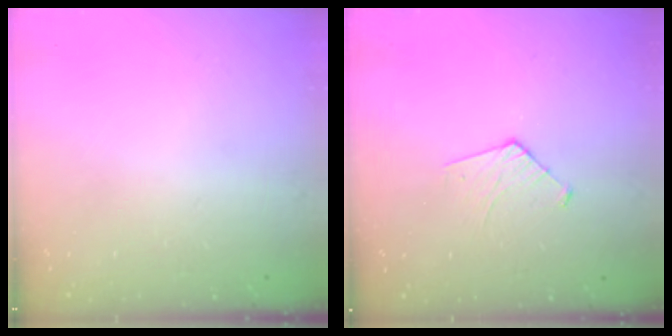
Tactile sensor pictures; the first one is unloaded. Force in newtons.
{"total": 6.2, "press": 6.2, "slide": 0.5}